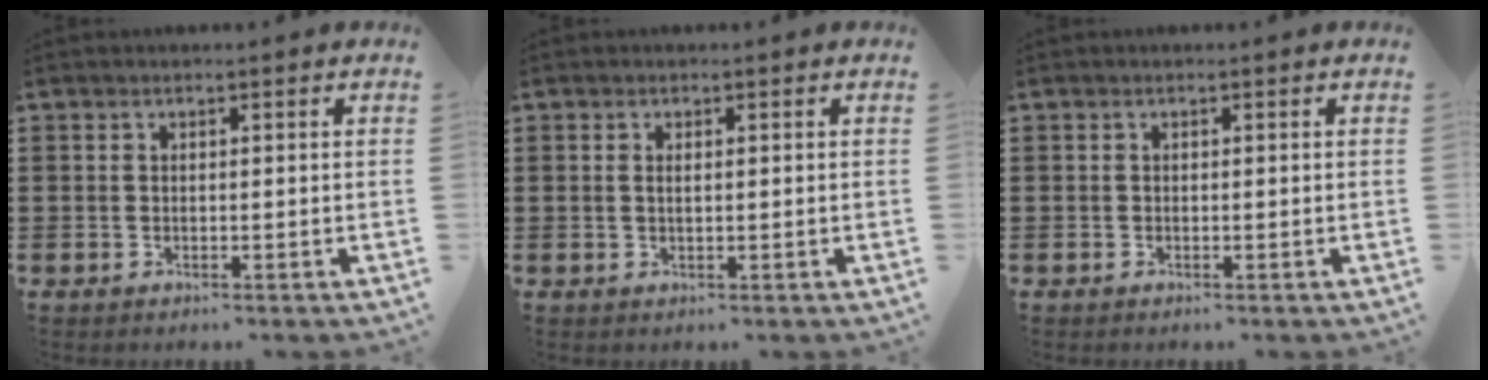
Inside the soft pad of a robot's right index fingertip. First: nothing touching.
{"total": 0.8, "force": [0.2, 0.2, 0.7], "torque": [-0.015, 0.000, 0.004]}
{"total": 0.0}